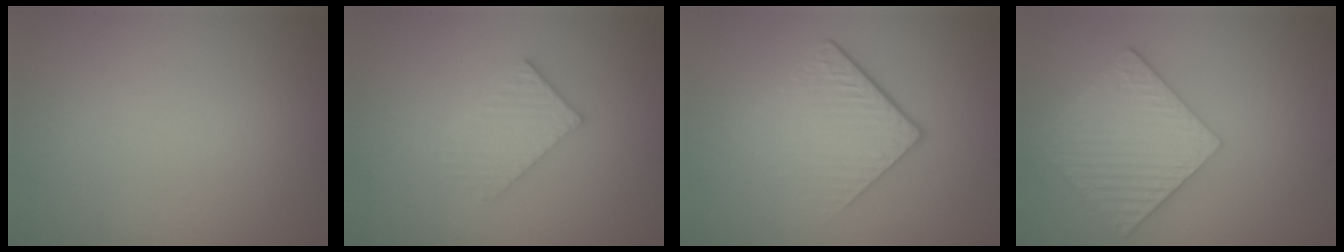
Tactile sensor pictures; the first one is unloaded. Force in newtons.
{"total": 2.7, "press": 2.7, "slide": 0.5}
{"total": 4.4, "press": 2.7, "slide": 3.4}
{"total": 5.4, "press": 4.9, "slide": 2.4}